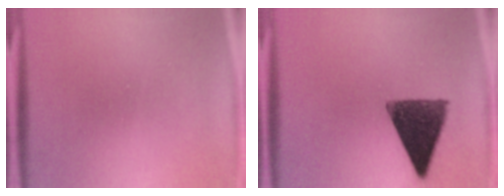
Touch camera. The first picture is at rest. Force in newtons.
{"total": 12.4}